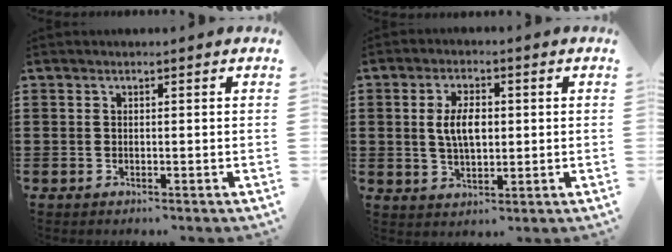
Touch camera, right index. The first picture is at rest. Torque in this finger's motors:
{"motor_torque": [0.37, -0.06, 0.54, 0.12]}